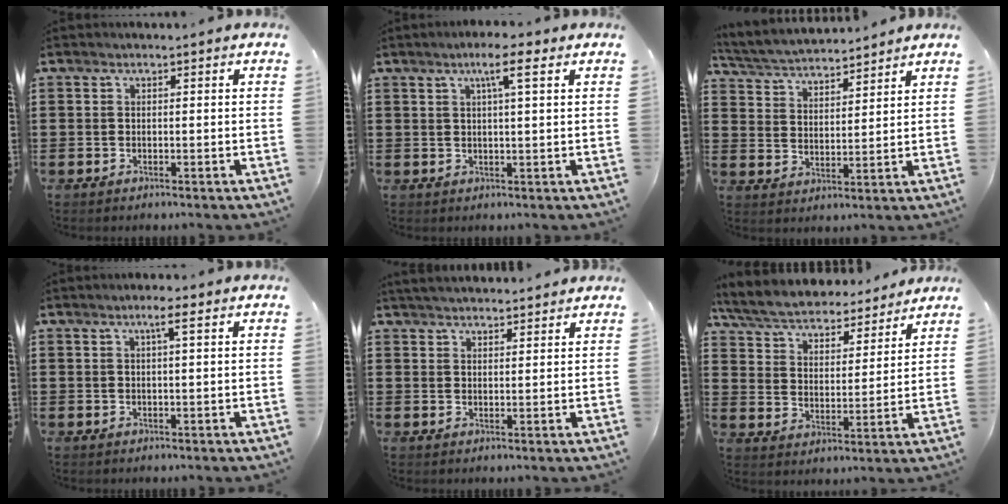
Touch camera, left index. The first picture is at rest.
{"total": 5.1, "force": [2.7, 0.4, 4.3], "torque": [-0.083, 0.002, 0.040]}
{"total": 4.4, "force": [4.3, 0.3, 0.6], "torque": [-0.033, -0.023, 0.074]}
{"total": 2.5, "force": [1.2, 0.2, 2.3], "torque": [-0.048, 0.002, 0.018]}
{"total": 3.0, "force": [3.0, 0.1, 0.4], "torque": [-0.017, -0.004, 0.058]}
{"total": 6.1, "force": [5.8, 0.8, 1.6], "torque": [-0.058, -0.039, 0.099]}